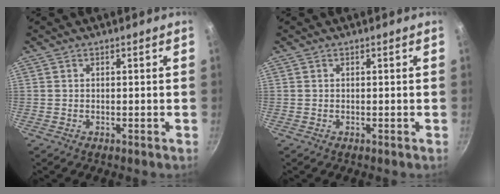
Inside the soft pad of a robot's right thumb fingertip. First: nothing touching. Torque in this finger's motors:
{"motor_torque": [-0.02, 0.02, 0.00, 0.00, 0.00]}